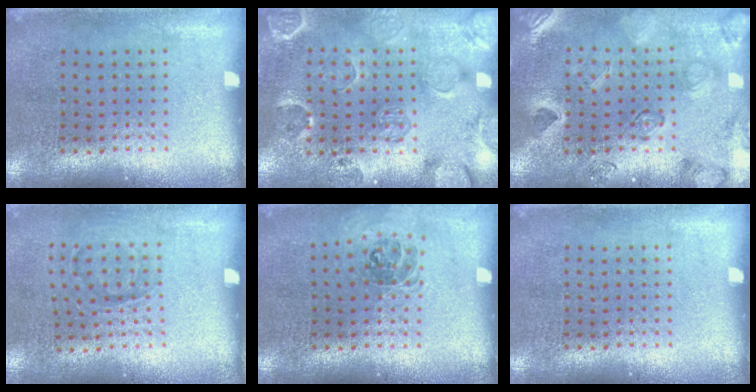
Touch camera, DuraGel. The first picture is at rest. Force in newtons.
{"total": 2.5, "press": 2.0, "slide": 1.5}
{"total": 2.5, "press": 2.4, "slide": 0.9}
{"total": 1.0, "press": 0.7, "slide": 0.7}
{"total": 1.0, "press": 0.8, "slide": 0.5}
{"total": 0.0}